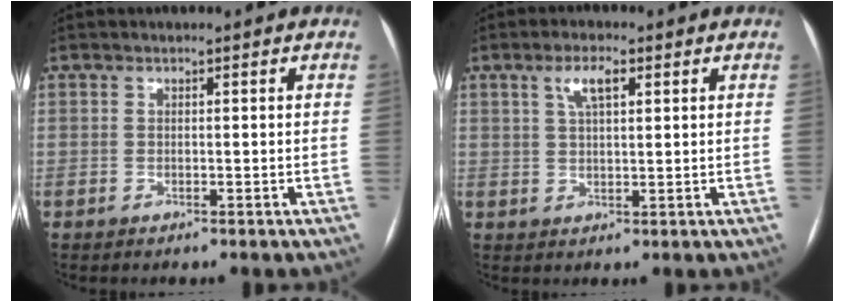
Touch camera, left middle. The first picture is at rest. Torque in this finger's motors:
{"motor_torque": [0.12, -0.12, 0.05, 0.01]}